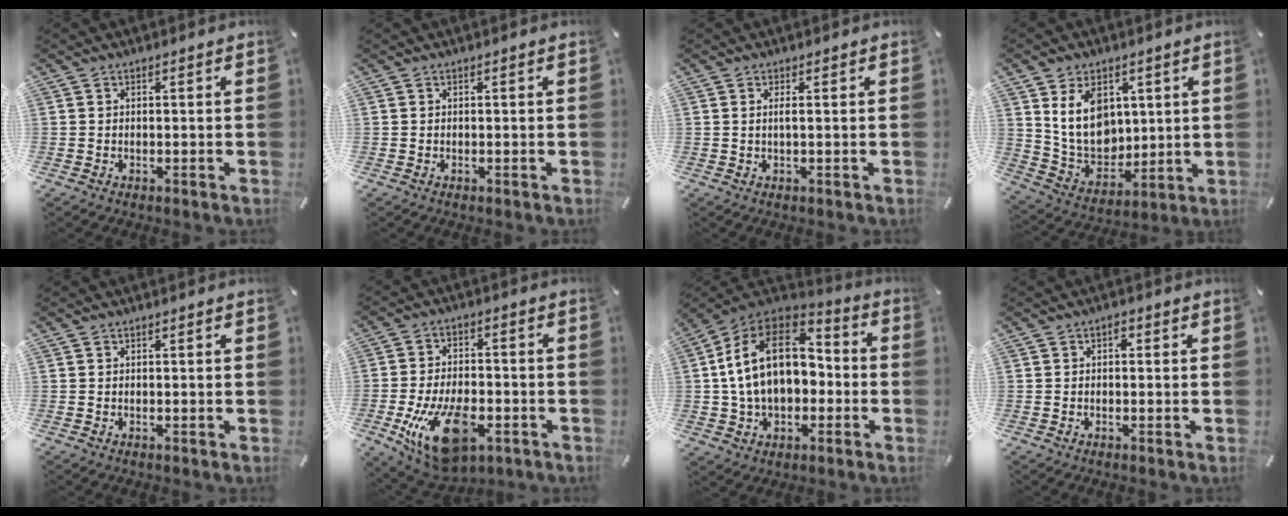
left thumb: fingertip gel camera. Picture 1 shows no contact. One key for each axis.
{"total": 0.0}
{"total": 1.6, "fx": 0.2, "fy": 0.1, "fz": 1.5, "tx": -0.032, "ty": -0.002, "tz": 0.002}
{"total": 13.2, "fx": 4.2, "fy": 10.6, "fz": 6.7, "tx": -0.133, "ty": -0.016, "tz": 0.083}
{"total": 0.0}
{"total": 17.2, "fx": -6.2, "fy": 9.6, "fz": 12.9, "tx": -0.233, "ty": 0.018, "tz": -0.097}
{"total": 19.9, "fx": 1.1, "fy": 14.3, "fz": 13.8, "tx": -0.270, "ty": 0.012, "tz": 0.018}
{"total": 1.2, "fx": 0.0, "fy": 0.9, "fz": 0.8, "tx": -0.017, "ty": 0.007, "tz": -0.001}